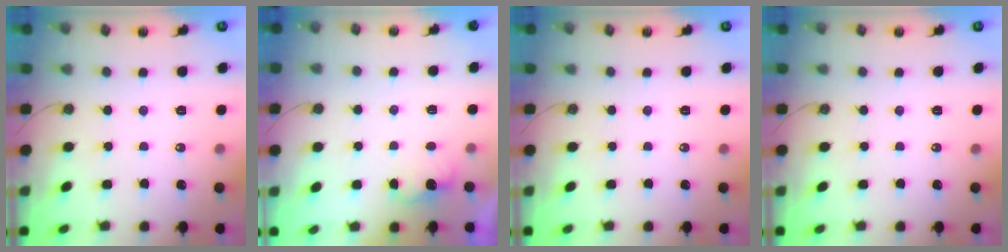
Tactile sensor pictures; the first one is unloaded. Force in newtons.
{"total": 2.6, "press": 2.5, "slide": 0.9}
{"total": 0.0}
{"total": 0.0}